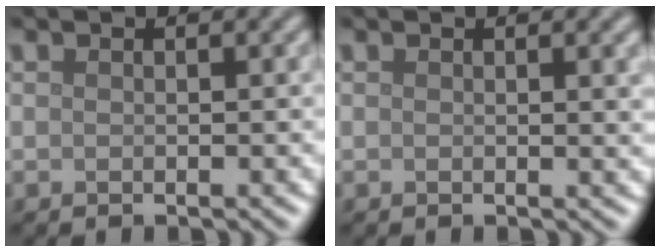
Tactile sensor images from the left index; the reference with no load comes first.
{"total": 1.7, "force": [0.5, 0.5, 1.5], "torque": [-0.013, 0.003, 0.005]}